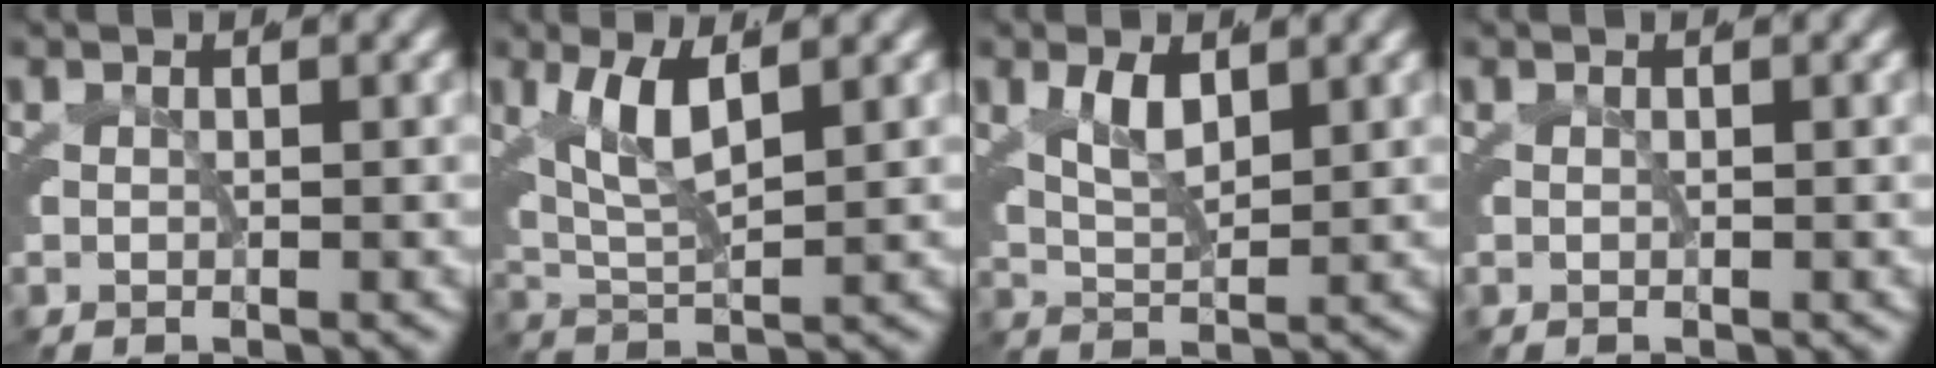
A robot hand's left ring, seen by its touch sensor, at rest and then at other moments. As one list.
[{"total": 4.4, "force": [1.7, 2.0, 3.6], "torque": [-0.082, -0.012, 0.037]}, {"total": 2.2, "force": [0.6, 0.9, 1.8], "torque": [-0.034, -0.007, 0.016]}, {"total": 0.0}]